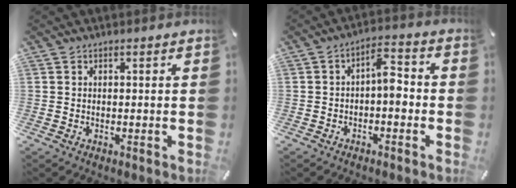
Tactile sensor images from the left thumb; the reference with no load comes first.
{"total": 6.1, "force": [-1.3, 3.2, 5.1], "torque": [-0.075, 0.014, -0.028]}